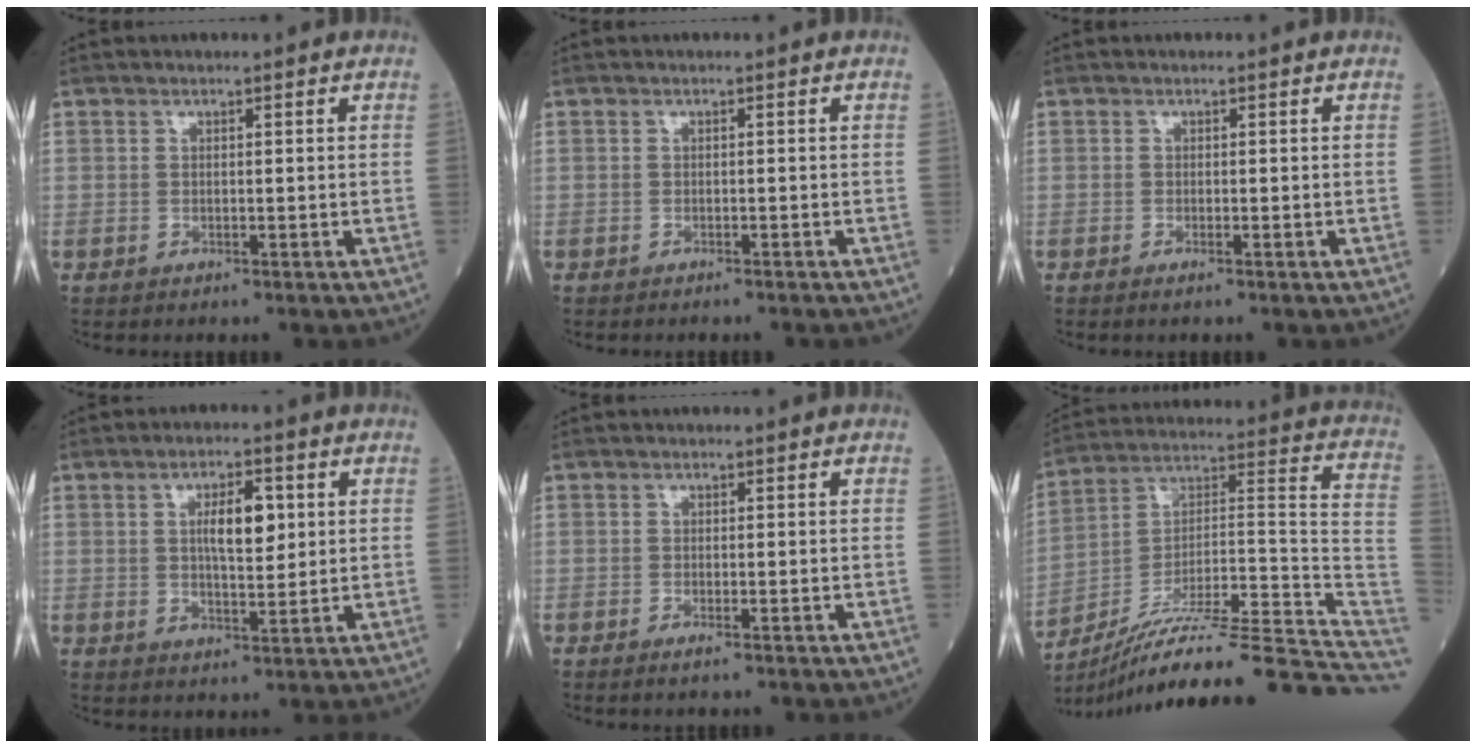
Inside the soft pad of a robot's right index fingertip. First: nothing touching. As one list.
[{"total": 1.4, "force": [-1.4, 0.0, 0.4], "torque": [-0.007, 0.000, -0.017]}, {"total": 0.6, "force": [-0.4, 0.0, 0.5], "torque": [-0.010, -0.002, -0.007]}, {"total": 6.1, "force": [1.4, 2.0, 5.6], "torque": [-0.094, 0.006, 0.025]}, {"total": 0.9, "force": [-0.6, 0.0, 0.7], "torque": [-0.014, -0.002, -0.011]}, {"total": 28.5, "force": [-23.5, 0.6, 16.0], "torque": [-0.161, 0.023, -0.357]}]